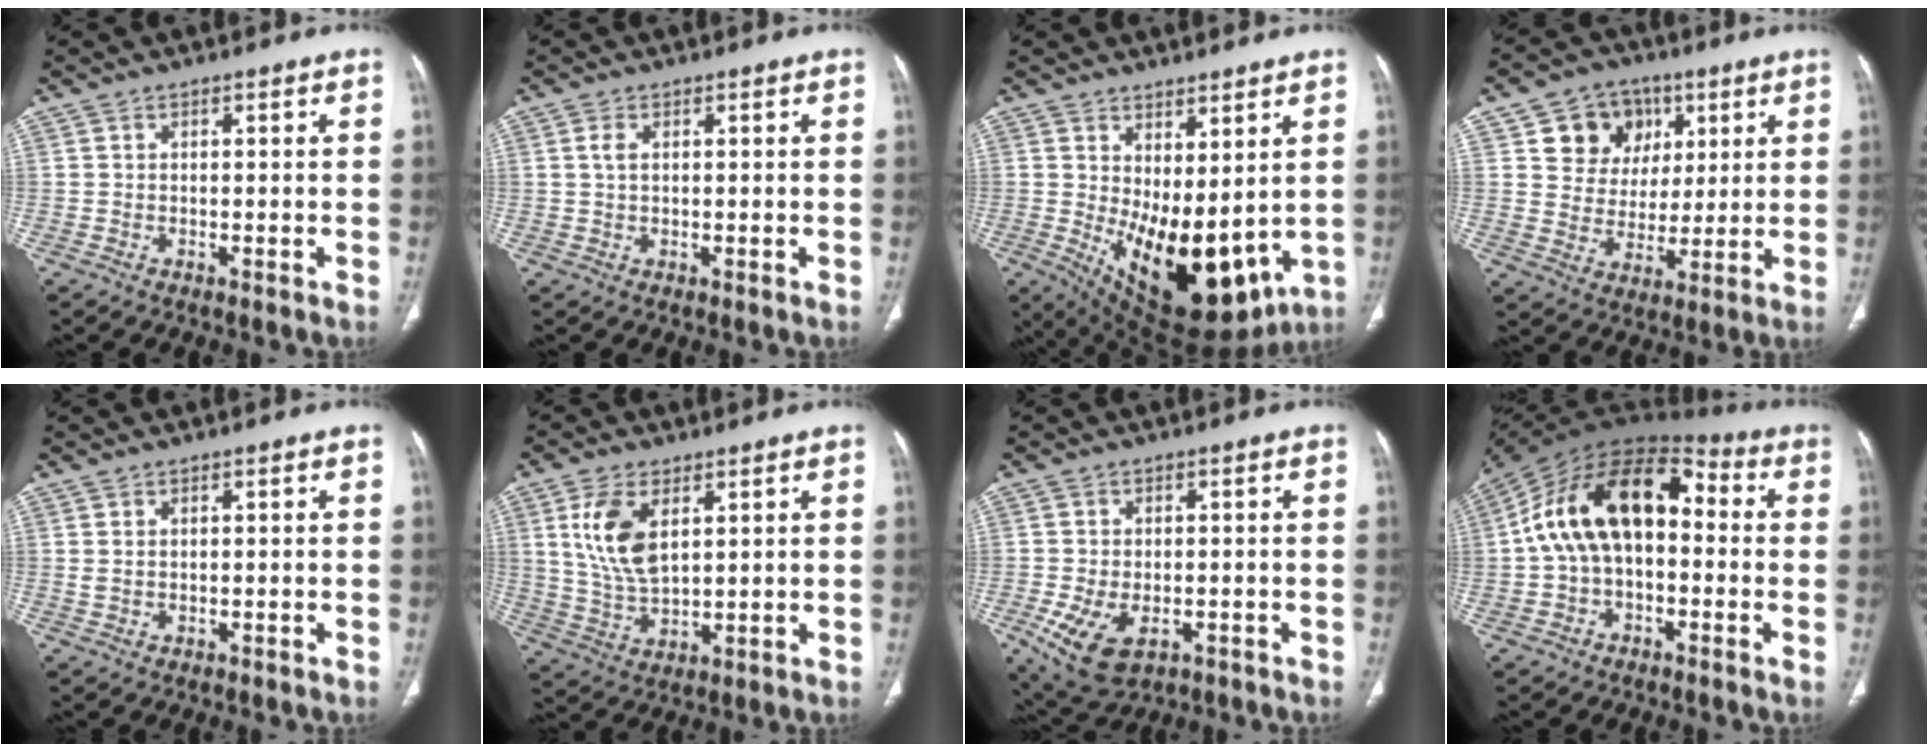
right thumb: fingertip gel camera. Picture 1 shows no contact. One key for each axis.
{"total": 2.0, "fx": 0.5, "fy": 1.1, "fz": 1.5, "tx": -0.036, "ty": 0.004, "tz": 0.013}
{"total": 17.8, "fx": 0.0, "fy": 8.7, "fz": 15.6, "tx": -0.232, "ty": -0.036, "tz": 0.036}
{"total": 11.7, "fx": 4.8, "fy": 10.1, "fz": 3.6, "tx": -0.013, "ty": -0.010, "tz": 0.082}
{"total": 1.2, "fx": 0.4, "fy": 0.8, "fz": 0.9, "tx": -0.022, "ty": 0.001, "tz": 0.015}
{"total": 10.5, "fx": 3.7, "fy": 5.5, "fz": 8.2, "tx": -0.162, "ty": -0.014, "tz": 0.080}
{"total": 9.4, "fx": -3.5, "fy": 5.6, "fz": 6.6, "tx": -0.122, "ty": 0.000, "tz": -0.046}
{"total": 18.6, "fx": 0.7, "fy": 11.3, "fz": 14.7, "tx": -0.245, "ty": 0.051, "tz": 0.003}